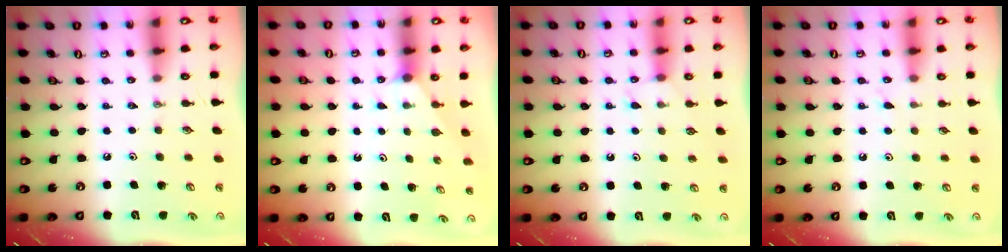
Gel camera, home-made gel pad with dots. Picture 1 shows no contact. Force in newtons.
{"total": 1.0, "press": 1.0, "slide": 0.2}
{"total": 4.9, "press": 4.9, "slide": 0.6}
{"total": 5.1, "press": 5.1, "slide": 0.7}